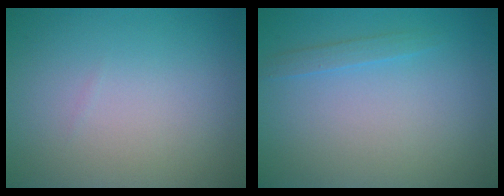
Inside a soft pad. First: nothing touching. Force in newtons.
{"total": 1.0, "press": 1.0, "slide": 0.1}